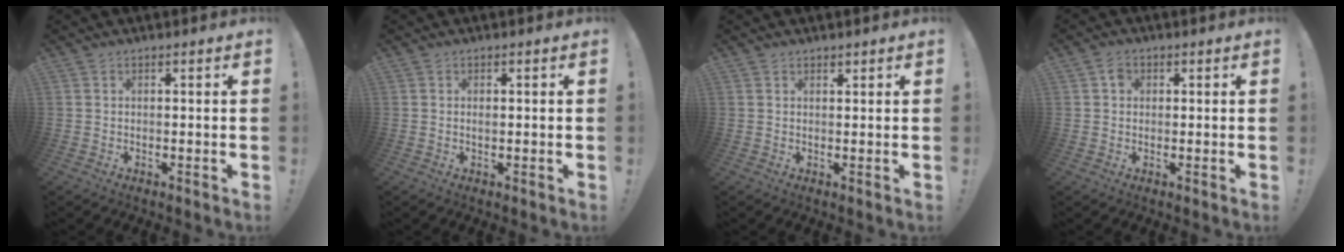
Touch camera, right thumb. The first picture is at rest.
{"total": 0.7, "force": [0.1, 0.4, 0.5], "torque": [-0.002, 0.000, -0.001]}
{"total": 1.0, "force": [0.9, 0.4, 0.1], "torque": [0.006, -0.006, 0.017]}
{"total": 2.4, "force": [0.5, 2.0, 1.2], "torque": [-0.009, -0.001, 0.005]}